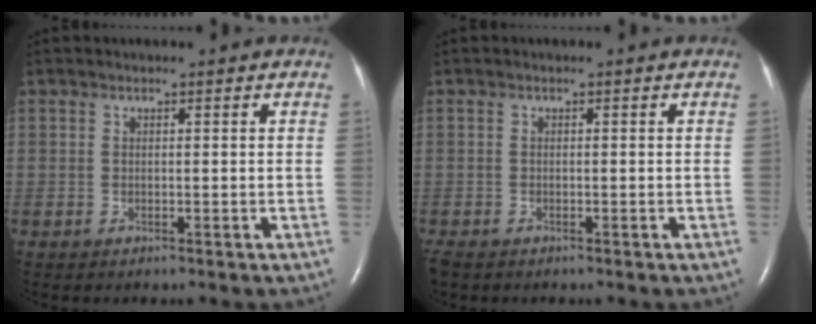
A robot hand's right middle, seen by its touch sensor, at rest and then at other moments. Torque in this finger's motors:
{"motor_torque": [0.31, -0.29, 0.08, 0.00]}